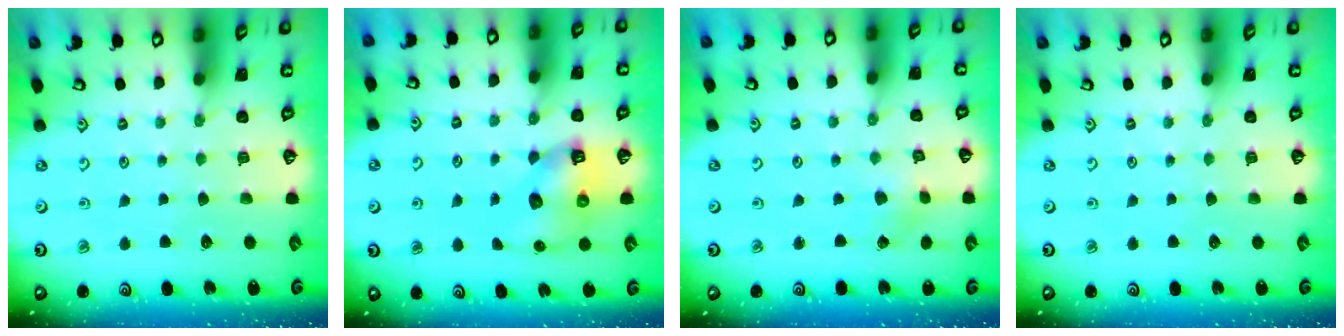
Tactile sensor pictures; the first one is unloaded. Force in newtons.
{"total": 8.5, "press": 8.4, "slide": 1.1}
{"total": 1.3, "press": 1.3, "slide": 0.1}
{"total": 0.0}